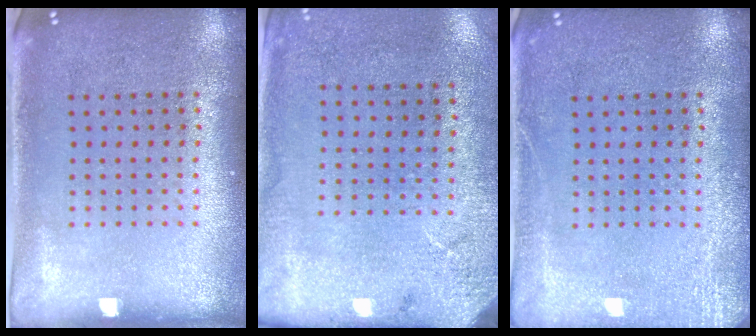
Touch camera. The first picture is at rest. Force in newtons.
{"total": 2.6, "press": 2.1, "slide": 1.5}
{"total": 2.8, "press": 2.7, "slide": 0.4}